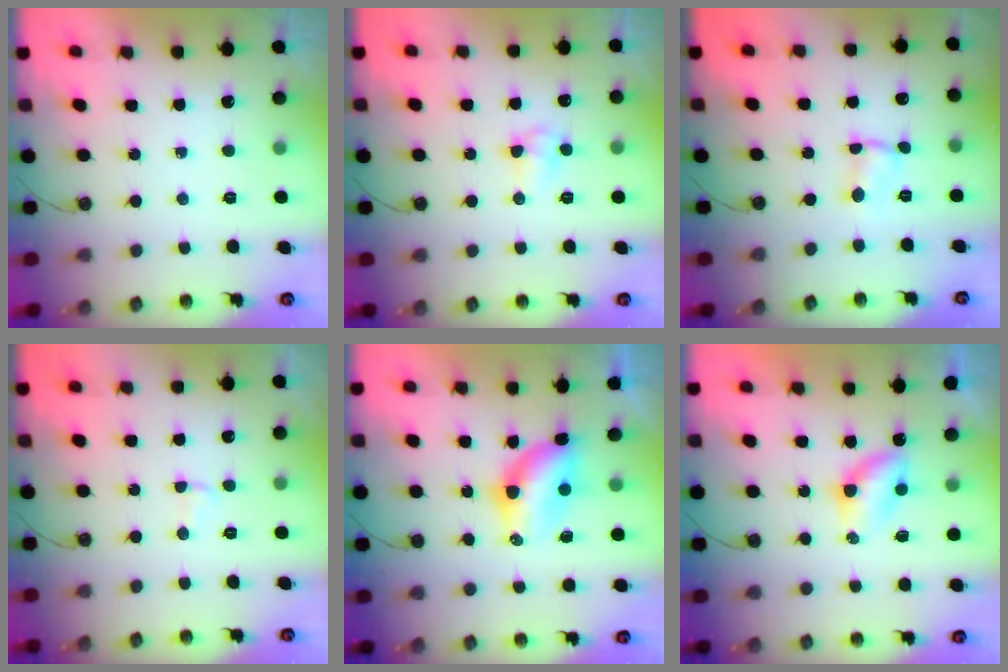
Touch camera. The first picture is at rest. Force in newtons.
{"total": 6.1, "press": 4.9, "slide": 3.7}
{"total": 1.9, "press": 1.9, "slide": 0.3}
{"total": 2.3, "press": 2.3, "slide": 0.5}
{"total": 6.4, "press": 6.4, "slide": 0.4}
{"total": 4.3, "press": 4.2, "slide": 0.5}